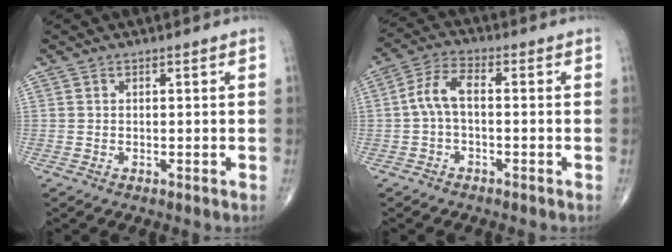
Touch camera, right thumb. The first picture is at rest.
{"total": 5.7, "force": [-0.5, 2.8, 5.0], "torque": [-0.101, 0.023, -0.019]}